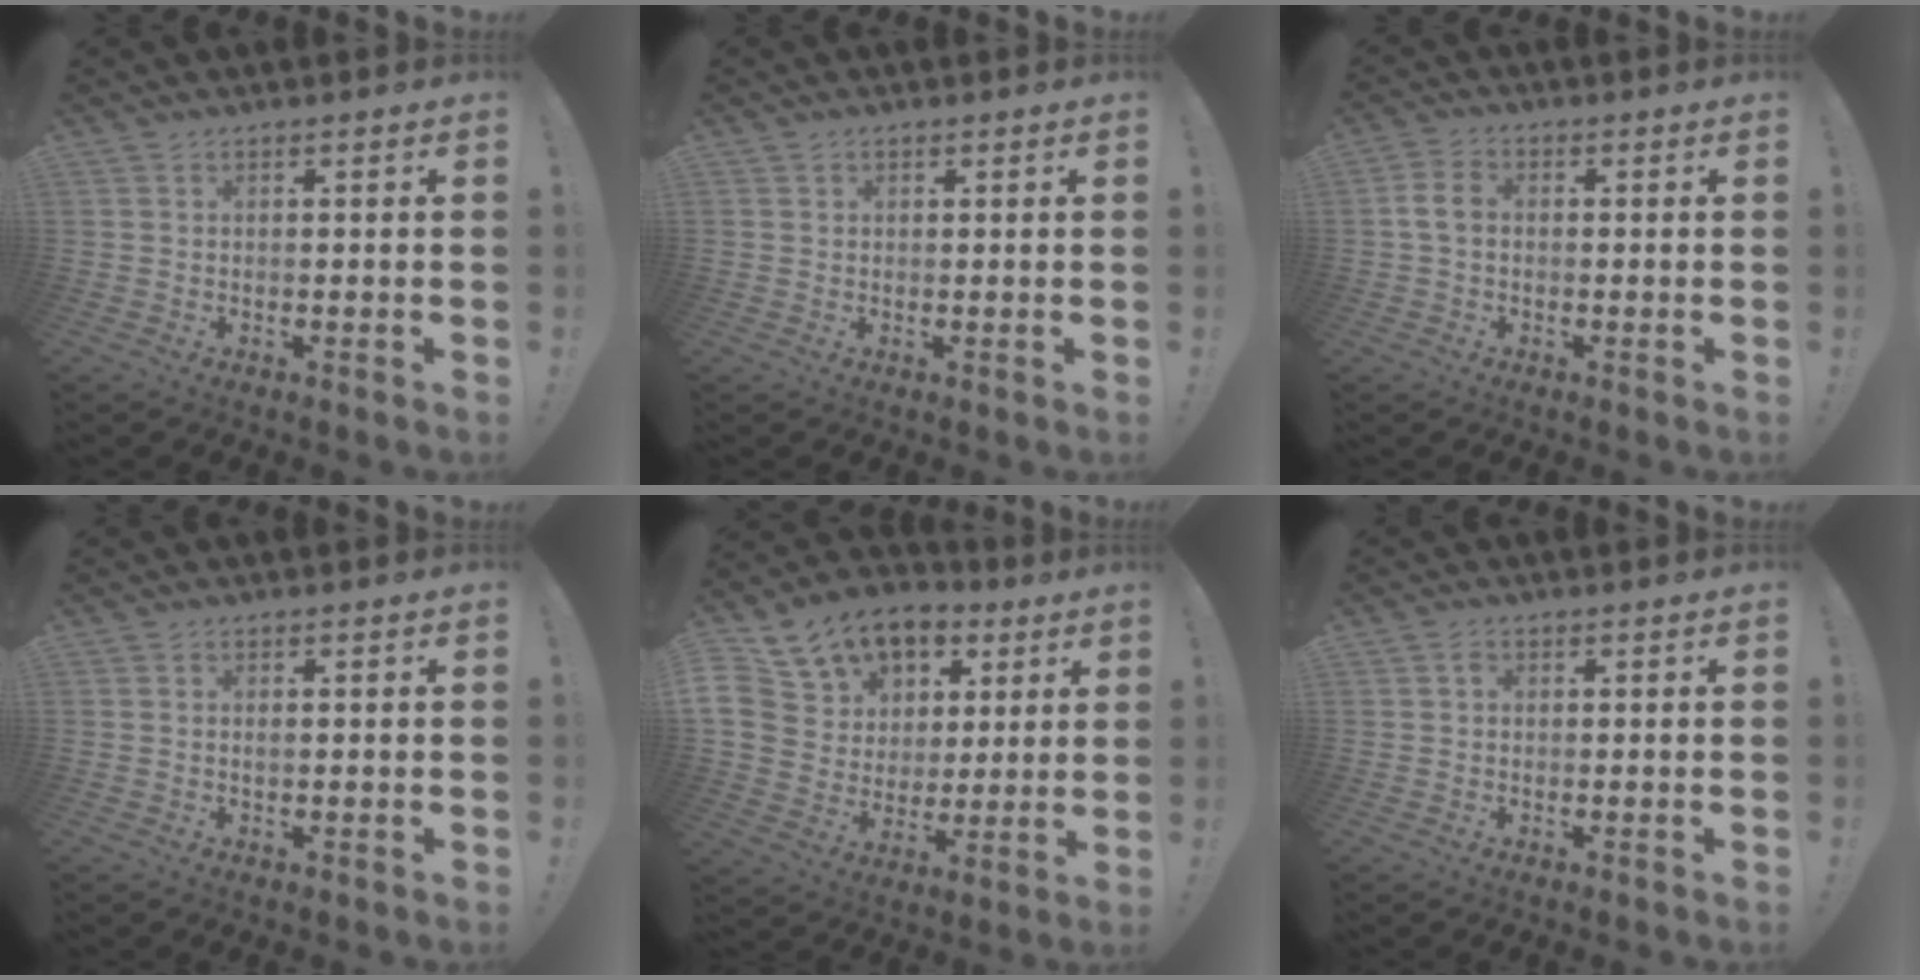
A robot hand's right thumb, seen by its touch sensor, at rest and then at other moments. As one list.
[{"total": 1.0, "force": [0.6, 0.8, 0.1], "torque": [-0.003, 0.002, 0.011]}, {"total": 5.0, "force": [-0.4, 3.6, 3.4], "torque": [-0.054, 0.012, -0.005]}, {"total": 0.6, "force": [-0.2, 0.2, 0.5], "torque": [-0.014, 0.004, -0.003]}, {"total": 16.4, "force": [8.6, 12.5, 6.0], "torque": [-0.106, -0.042, 0.181]}, {"total": 1.3, "force": [0.2, 1.1, 0.6], "torque": [-0.011, 0.005, 0.002]}]